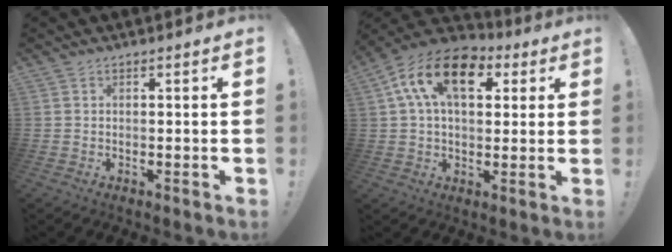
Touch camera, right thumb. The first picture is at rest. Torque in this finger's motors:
{"motor_torque": [-0.42, 1.61, 0.53, -0.22, 0.37]}